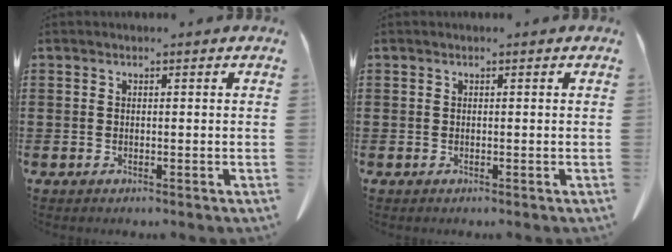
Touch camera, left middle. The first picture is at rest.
{"total": 0.0}